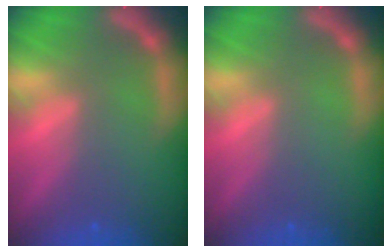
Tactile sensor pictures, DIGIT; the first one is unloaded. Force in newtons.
{"total": 0.0}